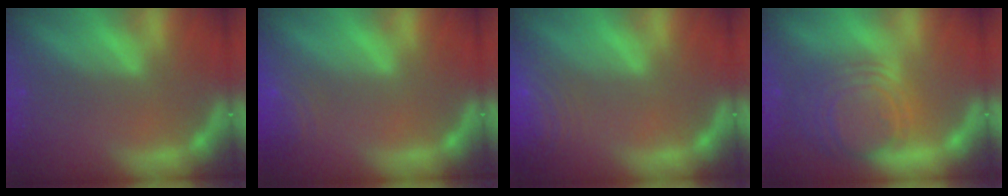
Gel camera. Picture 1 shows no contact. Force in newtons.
{"total": 4.0}
{"total": 9.1}
{"total": 9.5}